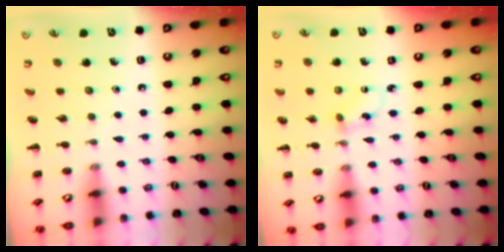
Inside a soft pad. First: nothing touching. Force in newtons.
{"total": 2.1, "press": 1.9, "slide": 0.9}